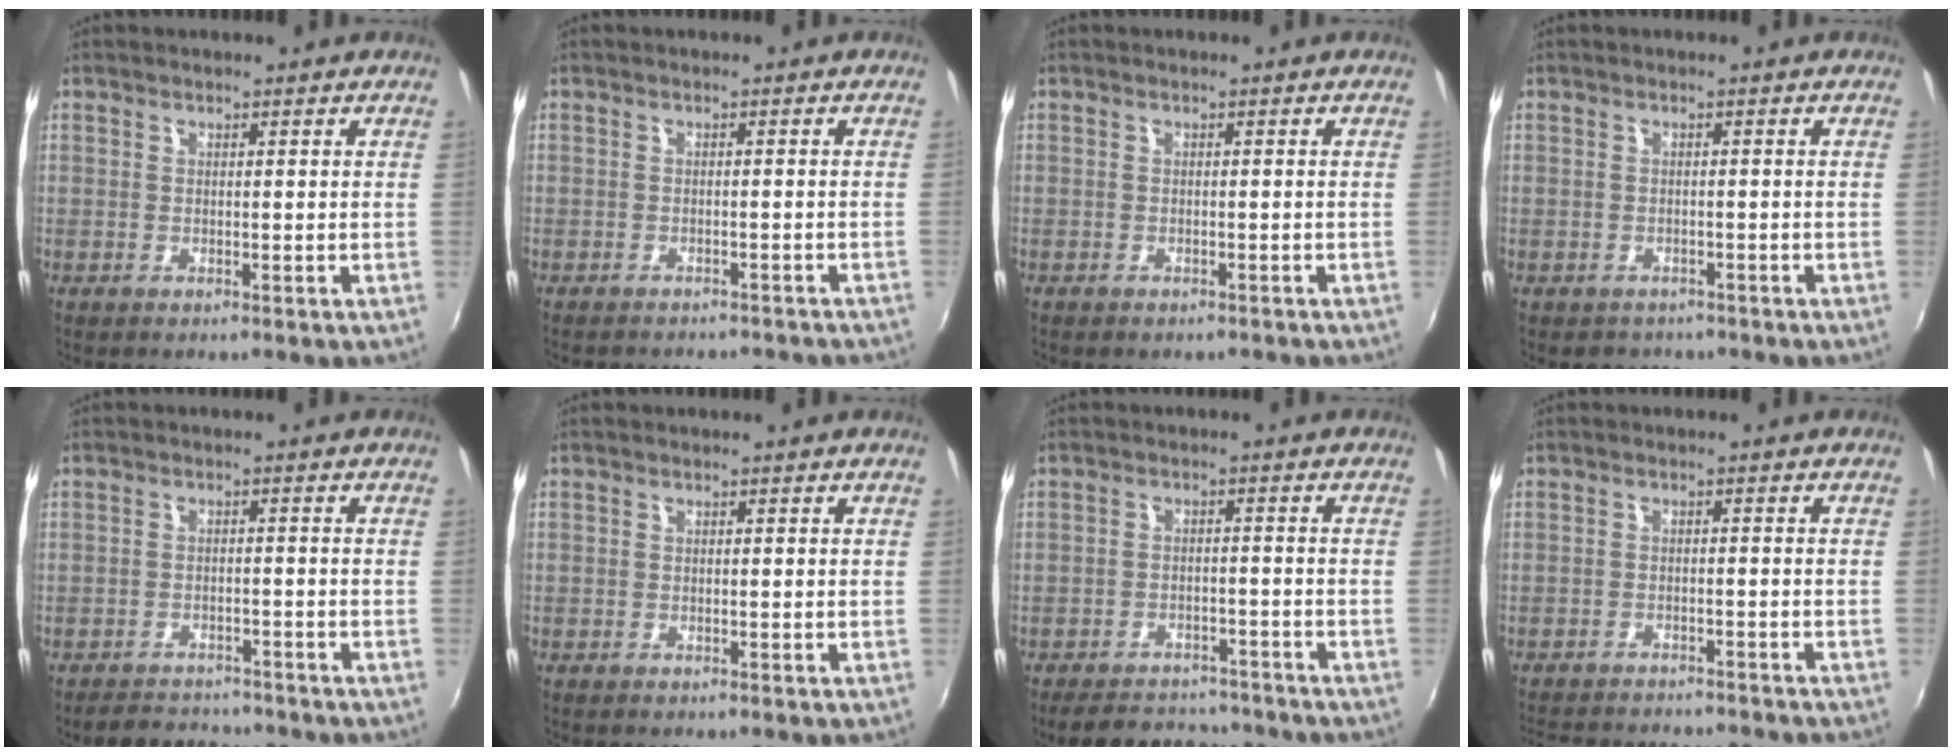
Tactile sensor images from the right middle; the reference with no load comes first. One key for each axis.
{"total": 9.0, "fx": -8.0, "fy": 2.5, "fz": 3.3, "tx": -0.073, "ty": -0.015, "tz": -0.100}
{"total": 1.9, "fx": -1.6, "fy": 0.8, "fz": 0.6, "tx": -0.015, "ty": -0.010, "tz": -0.021}
{"total": 2.5, "fx": -1.9, "fy": 1.7, "fz": 0.2, "tx": -0.012, "ty": -0.005, "tz": -0.025}
{"total": 6.7, "fx": -6.1, "fy": 2.4, "fz": 1.2, "tx": -0.041, "ty": 0.007, "tz": -0.088}
{"total": 0.6, "fx": -0.5, "fy": 0.4, "fz": 0.0, "tx": -0.002, "ty": 0.002, "tz": -0.008}
{"total": 11.9, "fx": -10.3, "fy": 4.7, "fz": 3.7, "tx": -0.092, "ty": 0.011, "tz": -0.136}
{"total": 12.6, "fx": -11.4, "fy": 2.8, "fz": 4.7, "tx": -0.107, "ty": -0.013, "tz": -0.162}